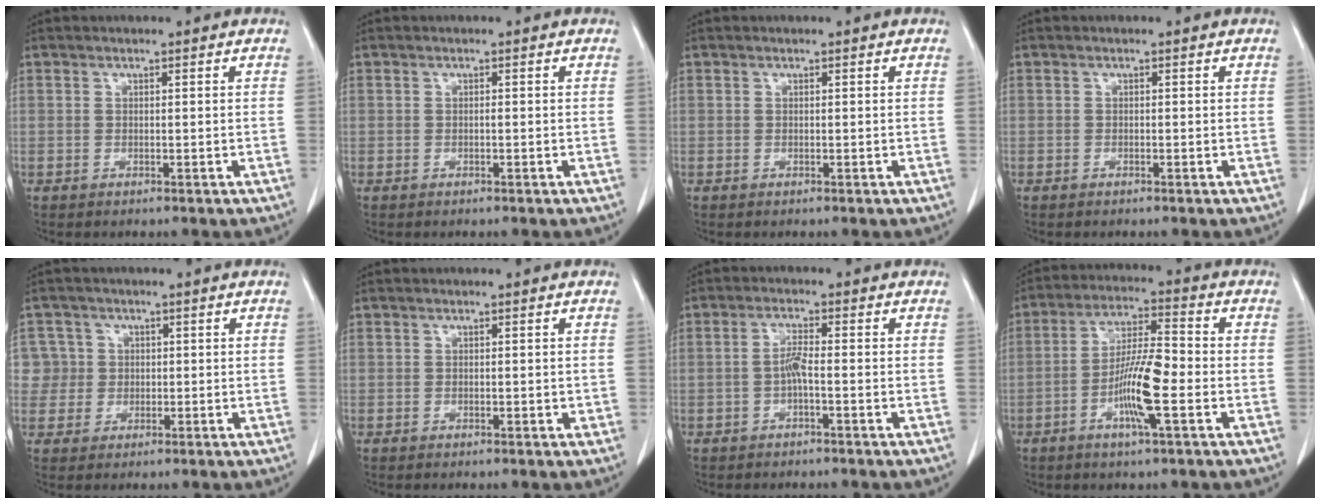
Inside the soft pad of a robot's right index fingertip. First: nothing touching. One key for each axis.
{"total": 0.0}
{"total": 0.0}
{"total": 0.0}
{"total": 5.5, "fx": 0.8, "fy": 5.4, "fz": -0.2, "tx": 0.013, "ty": 0.021, "tz": 0.018}
{"total": 0.8, "fx": 0.0, "fy": 0.5, "fz": 0.6, "tx": -0.007, "ty": 0.000, "tz": 0.002}
{"total": 2.6, "fx": -0.7, "fy": 0.2, "fz": 2.5, "tx": -0.050, "ty": 0.002, "tz": -0.016}
{"total": 9.8, "fx": -3.0, "fy": 0.9, "fz": 9.2, "tx": -0.176, "ty": -0.001, "tz": -0.061}